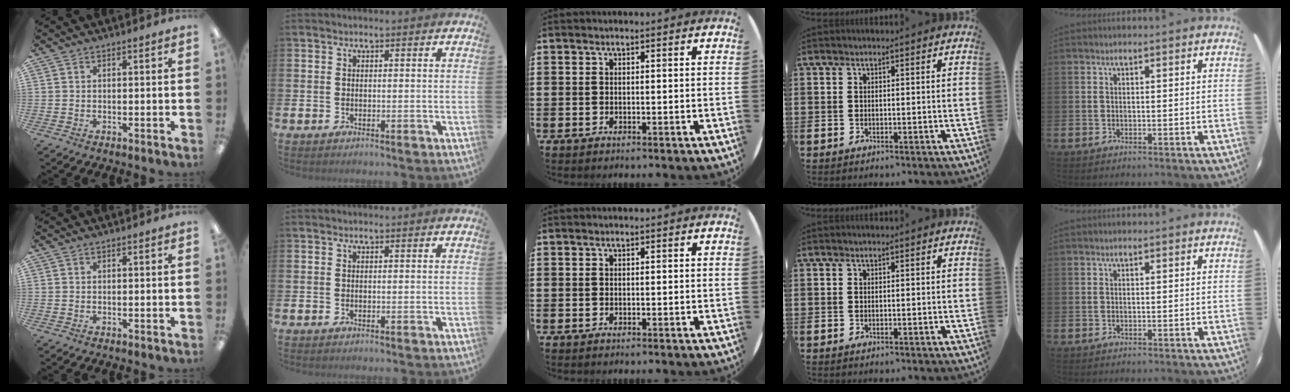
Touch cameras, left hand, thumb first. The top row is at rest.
{}